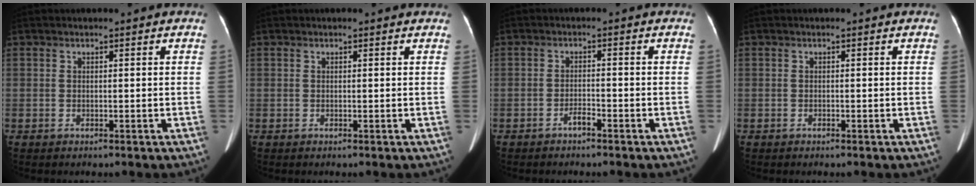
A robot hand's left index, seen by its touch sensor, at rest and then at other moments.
{"total": 0.0}
{"total": 1.6, "force": [-1.4, 0.2, 0.8], "torque": [-0.017, 0.001, -0.023]}
{"total": 0.0}